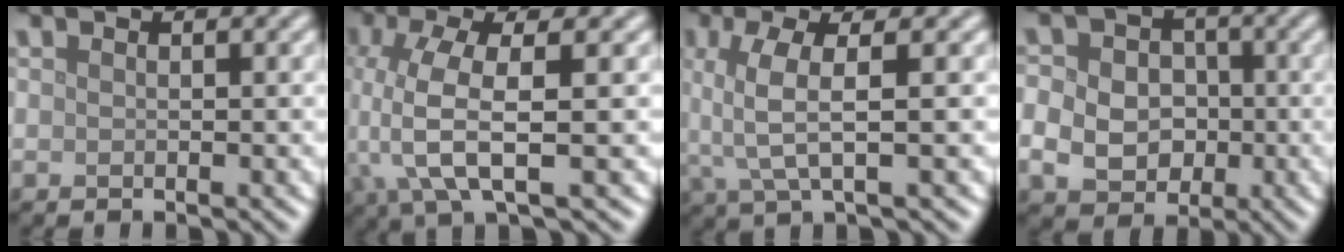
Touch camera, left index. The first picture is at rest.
{"total": 6.3, "force": [-0.7, 1.9, 6.0], "torque": [-0.139, -0.001, -0.015]}
{"total": 4.2, "force": [0.5, 1.2, 4.0], "torque": [-0.091, 0.007, 0.009]}
{"total": 7.6, "force": [-0.9, 6.7, 3.4], "torque": [-0.061, 0.009, -0.043]}